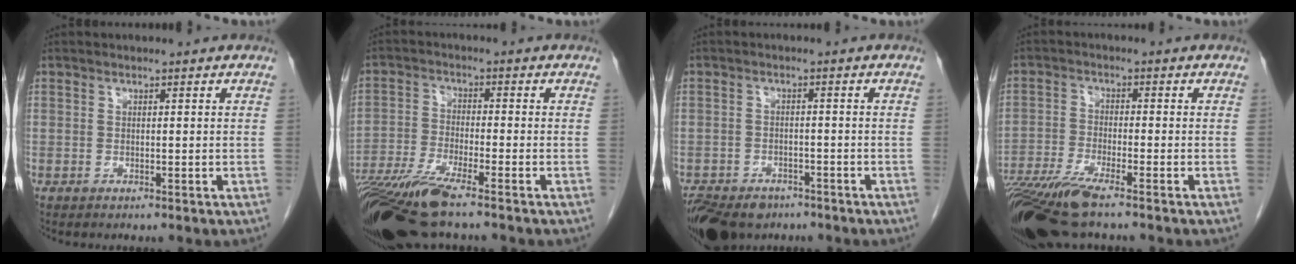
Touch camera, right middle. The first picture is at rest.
{"total": 12.2, "force": [-9.3, 0.8, 7.9], "torque": [-0.146, -0.029, -0.166]}
{"total": 12.1, "force": [-8.6, 6.8, 5.0], "torque": [-0.119, -0.015, -0.122]}
{"total": 11.1, "force": [-8.6, 0.8, 7.1], "torque": [-0.131, -0.024, -0.153]}